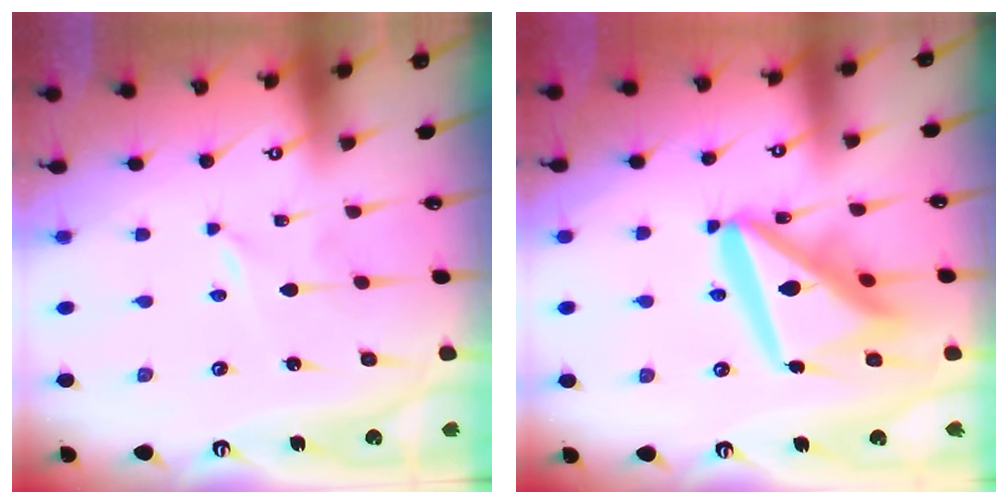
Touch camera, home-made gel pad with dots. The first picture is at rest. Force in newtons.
{"total": 18.8, "press": 18.6, "slide": 2.2}